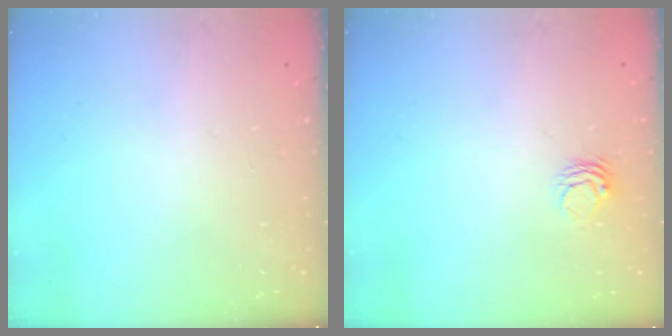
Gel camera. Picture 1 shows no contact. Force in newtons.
{"total": 4.2, "press": 4.2, "slide": 0.4}